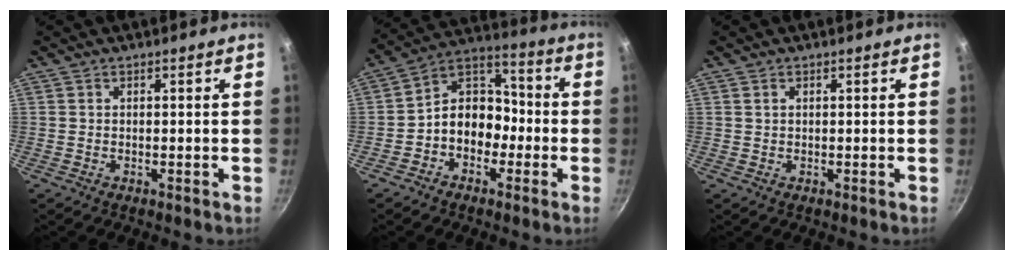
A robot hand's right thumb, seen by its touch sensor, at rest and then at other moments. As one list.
[{"total": 11.6, "force": [-2.6, 8.6, 7.3], "torque": [-0.083, 0.049, -0.059]}, {"total": 0.6, "force": [0.3, 0.4, 0.3], "torque": [-0.006, -0.001, 0.006]}]